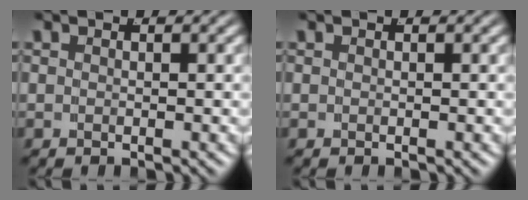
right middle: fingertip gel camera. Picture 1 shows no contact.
{"total": 0.0}